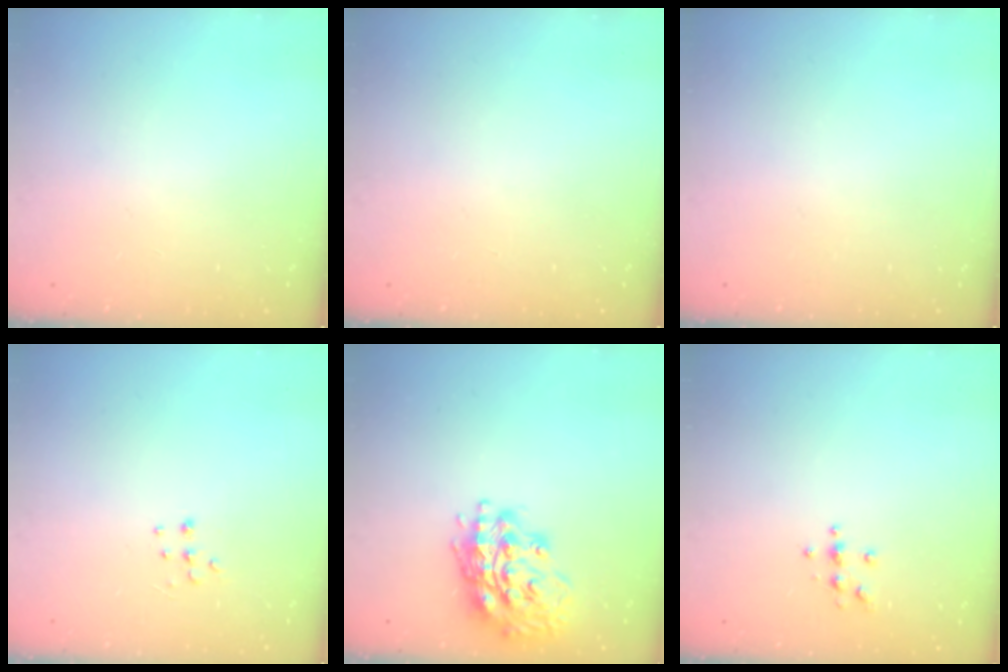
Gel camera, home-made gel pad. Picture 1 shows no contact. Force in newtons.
{"total": 0.0}
{"total": 0.0}
{"total": 5.2, "press": 5.2, "slide": 0.7}
{"total": 17.6, "press": 17.5, "slide": 2.3}
{"total": 4.5, "press": 4.4, "slide": 0.6}